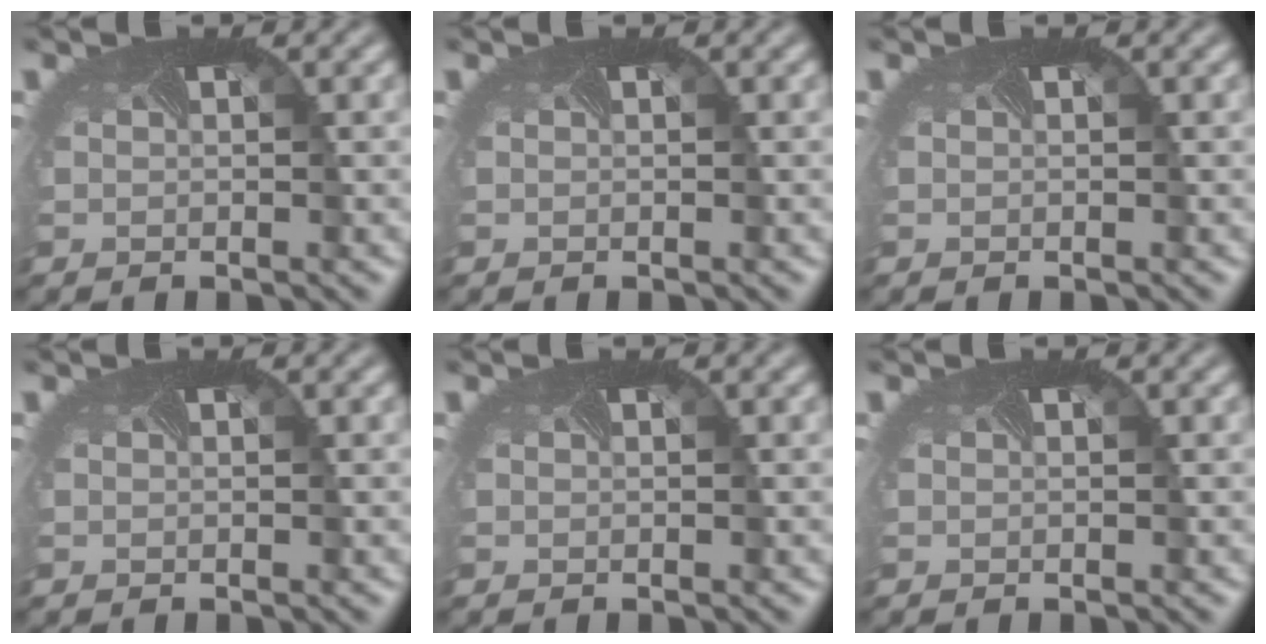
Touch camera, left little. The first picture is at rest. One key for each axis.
{"total": 0.0}
{"total": 0.0}
{"total": 0.0}
{"total": 0.0}
{"total": 0.0}